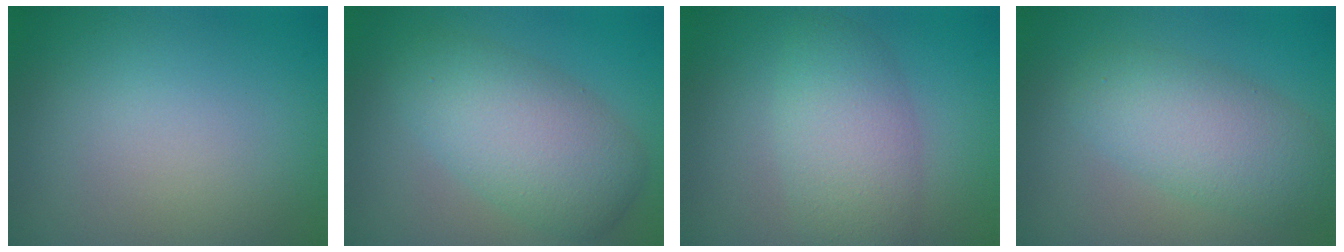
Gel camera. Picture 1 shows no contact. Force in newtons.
{"total": 6.2, "press": 6.2, "slide": 0.2}
{"total": 4.9, "press": 4.9, "slide": 0.2}
{"total": 5.1, "press": 5.1, "slide": 0.1}